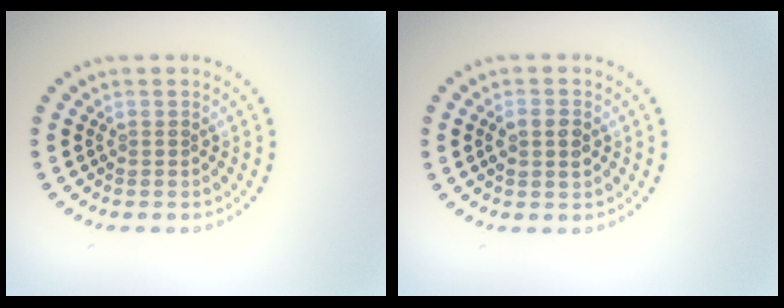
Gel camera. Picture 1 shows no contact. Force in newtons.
{"total": 2.0, "press": 2.0, "slide": 0.0}